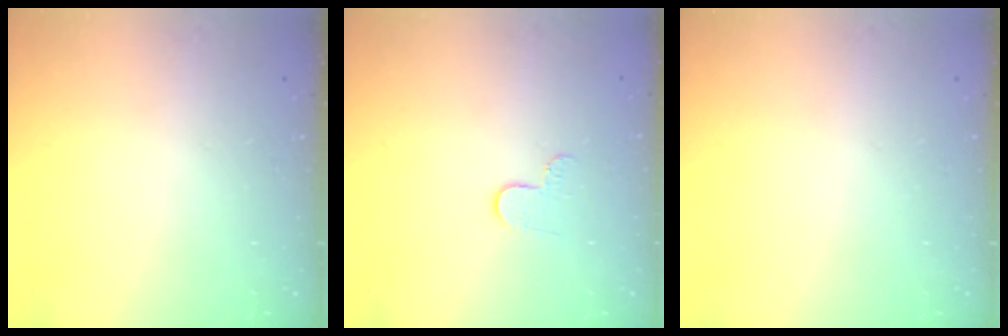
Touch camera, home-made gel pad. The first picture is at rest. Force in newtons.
{"total": 4.6, "press": 4.6, "slide": 0.5}
{"total": 0.0}